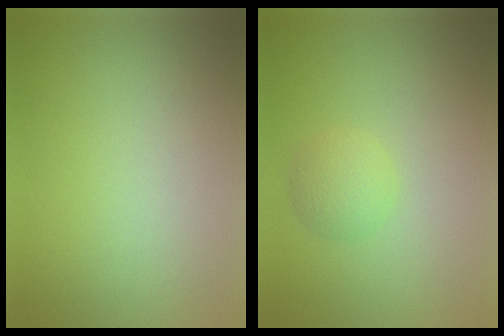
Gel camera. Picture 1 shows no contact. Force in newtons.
{"total": 1.9, "press": 1.9, "slide": 0.1}